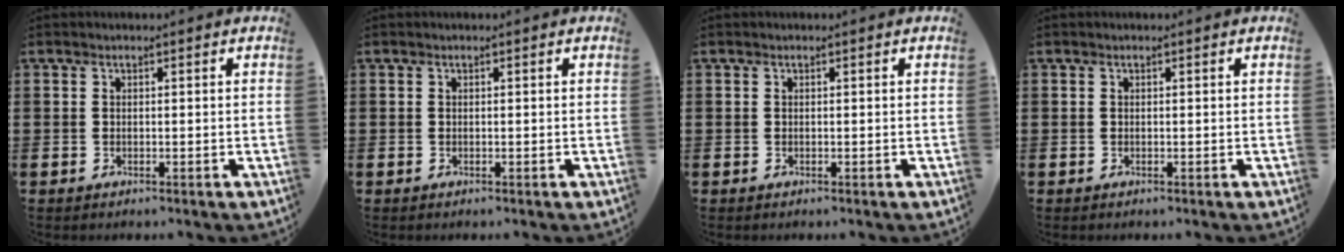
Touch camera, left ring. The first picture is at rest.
{"total": 0.0}
{"total": 0.0}
{"total": 0.0}